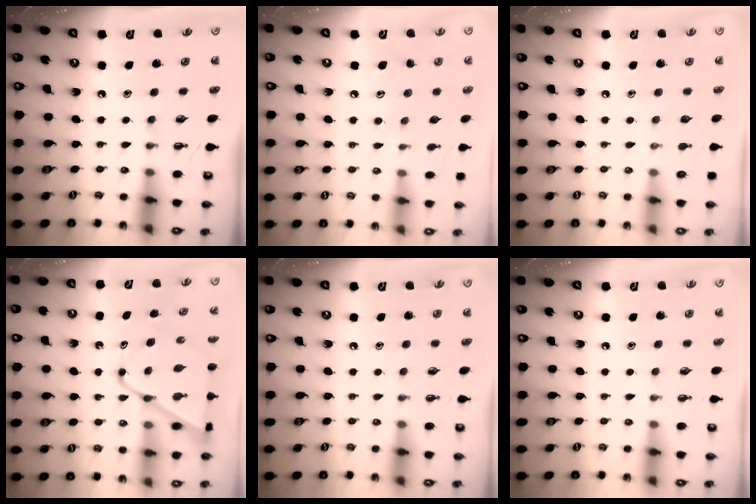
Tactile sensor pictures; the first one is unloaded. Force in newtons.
{"total": 6.5, "press": 6.5, "slide": 0.4}
{"total": 0.0}
{"total": 12.8, "press": 12.8, "slide": 0.9}
{"total": 0.0}
{"total": 0.0}